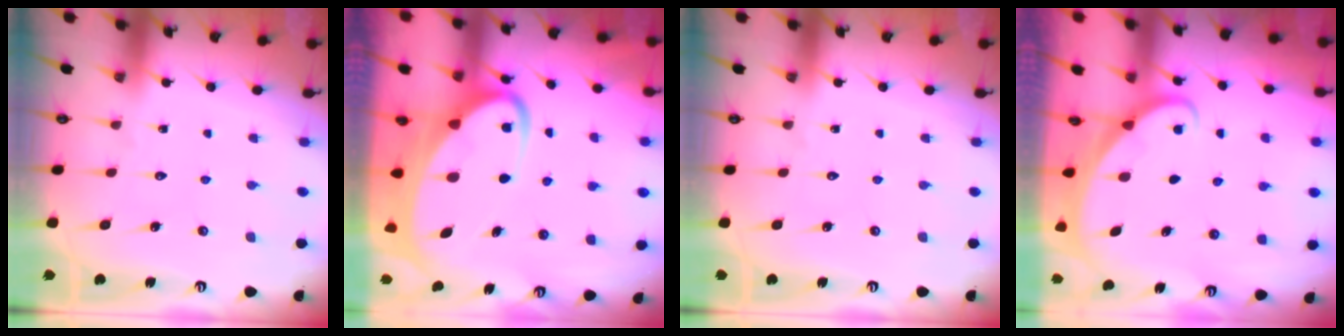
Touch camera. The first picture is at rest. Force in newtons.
{"total": 8.4, "press": 8.4, "slide": 1.0}
{"total": 0.0}
{"total": 1.6, "press": 1.6, "slide": 0.1}